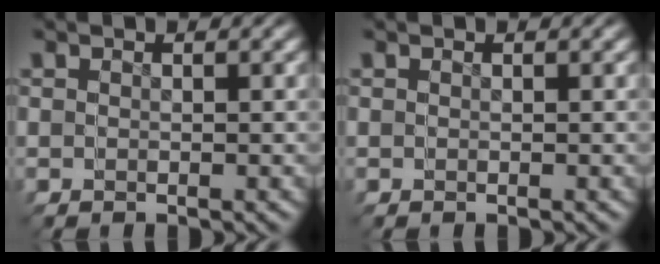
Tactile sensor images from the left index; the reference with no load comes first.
{"total": 0.0}